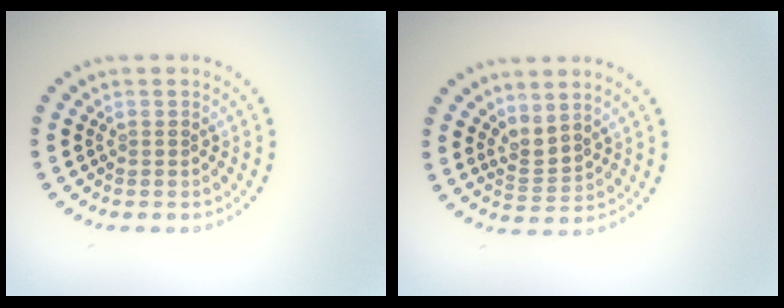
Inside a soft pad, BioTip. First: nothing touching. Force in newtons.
{"total": 2.2, "press": 1.5, "slide": 1.6}